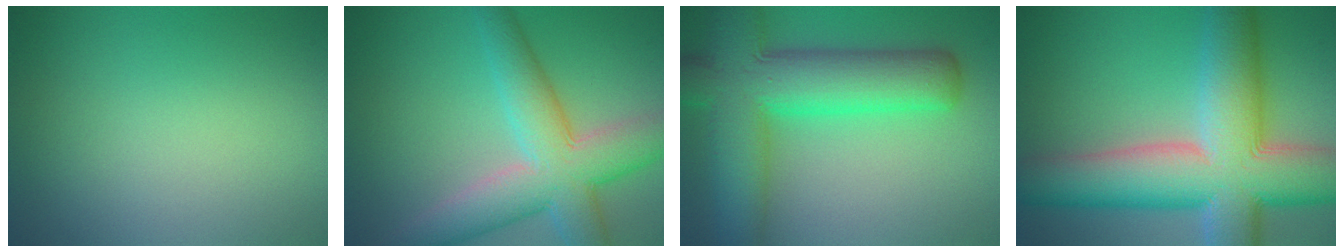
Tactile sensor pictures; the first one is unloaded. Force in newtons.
{"total": 8.0, "press": 8.0, "slide": 0.5}
{"total": 11.0, "press": 11.0, "slide": 0.4}
{"total": 13.8, "press": 13.8, "slide": 0.5}